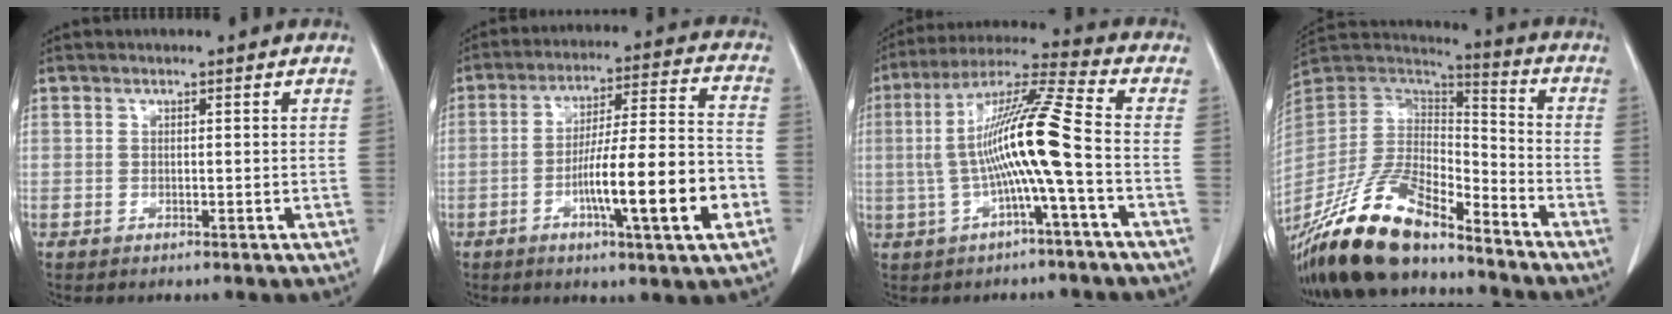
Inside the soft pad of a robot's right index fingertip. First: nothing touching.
{"total": 15.5, "force": [-5.2, 0.8, 14.6], "torque": [-0.239, 0.003, -0.081]}
{"total": 12.6, "force": [-1.6, -0.6, 12.5], "torque": [-0.238, 0.021, -0.037]}
{"total": 21.0, "force": [-16.7, 5.9, 11.3], "torque": [-0.249, -0.012, -0.316]}